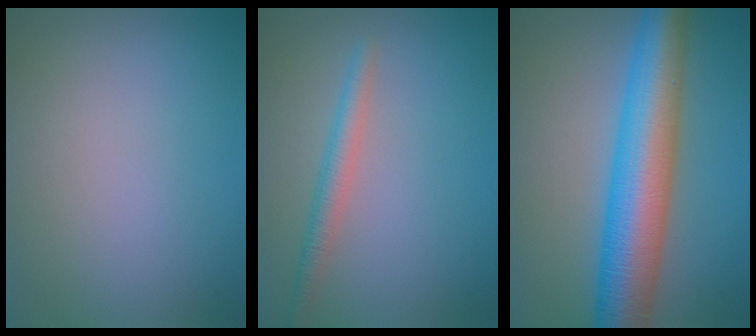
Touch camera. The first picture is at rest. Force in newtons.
{"total": 2.1, "press": 2.1, "slide": 0.1}
{"total": 9.6, "press": 9.6, "slide": 0.1}